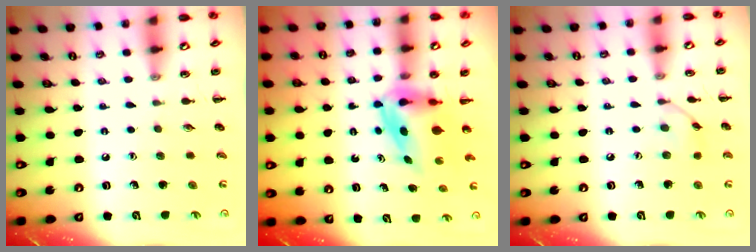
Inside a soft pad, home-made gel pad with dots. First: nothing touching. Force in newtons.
{"total": 4.0, "press": 3.9, "slide": 0.7}
{"total": 6.8, "press": 6.7, "slide": 1.2}